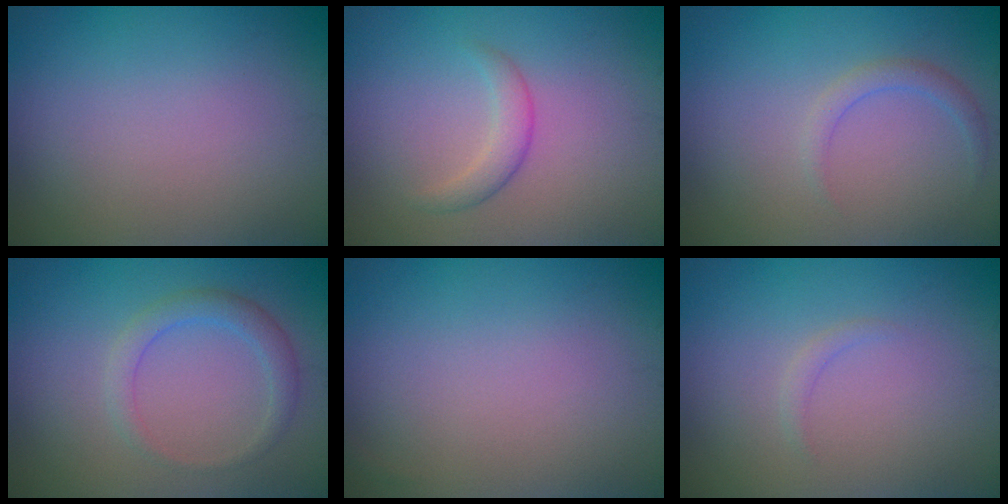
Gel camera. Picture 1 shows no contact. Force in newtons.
{"total": 1.9, "press": 1.9, "slide": 0.1}
{"total": 1.3, "press": 1.3, "slide": 0.1}
{"total": 2.2, "press": 2.2, "slide": 0.1}
{"total": 0.0}
{"total": 0.7, "press": 0.7, "slide": 0.1}